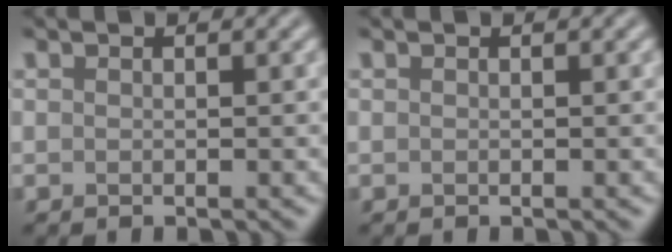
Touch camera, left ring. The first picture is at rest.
{"total": 0.0}